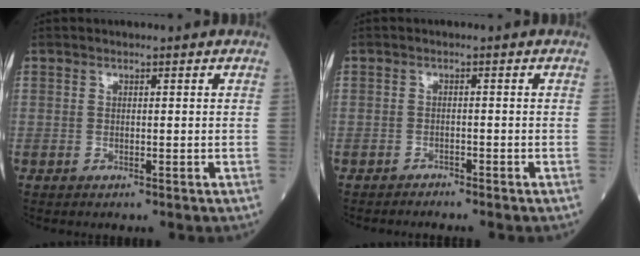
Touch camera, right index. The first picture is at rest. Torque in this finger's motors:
{"motor_torque": [-0.05, -0.09, 0.04, 0.00]}